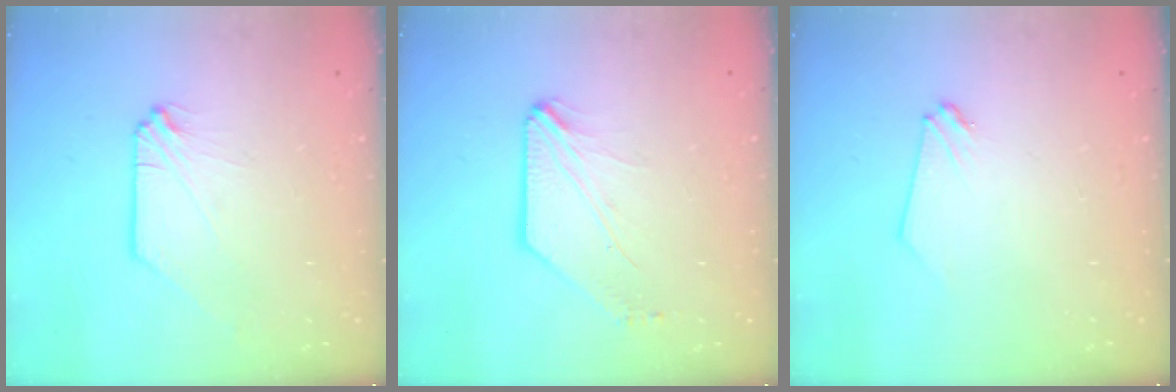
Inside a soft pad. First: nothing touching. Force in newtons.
{"total": 1.5, "press": 1.5, "slide": 0.2}
{"total": 0.0}